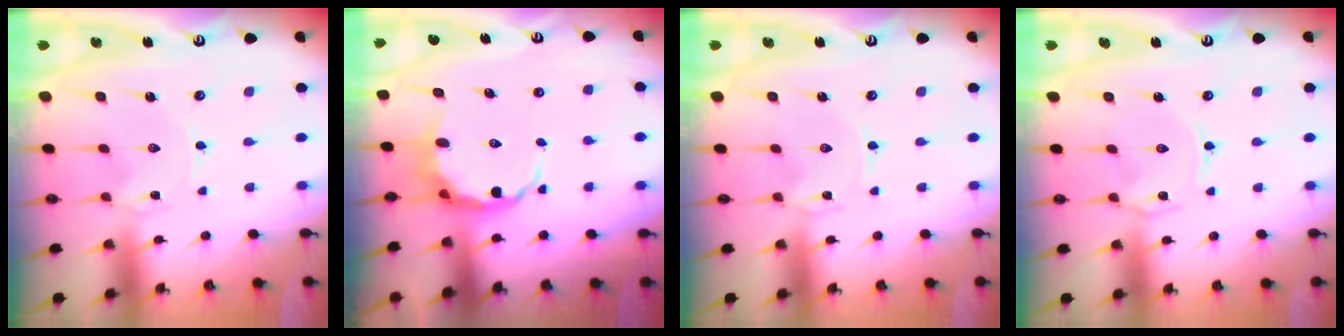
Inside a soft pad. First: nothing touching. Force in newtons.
{"total": 6.6, "press": 6.1, "slide": 2.5}
{"total": 0.0}
{"total": 0.9, "press": 0.8, "slide": 0.2}